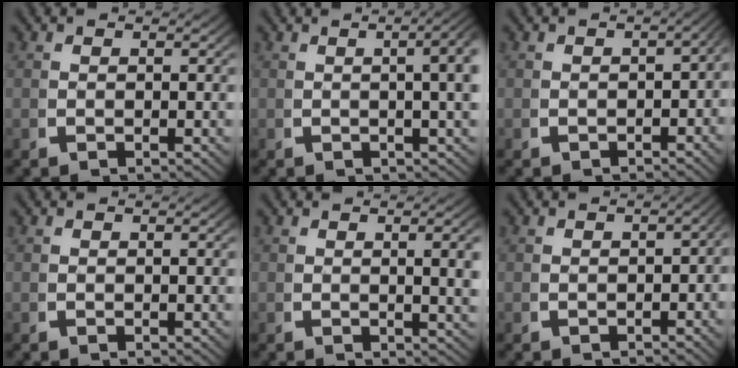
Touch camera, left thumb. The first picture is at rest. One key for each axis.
{"total": 7.8, "fx": 2.5, "fy": 3.7, "fz": 6.4, "tx": -0.048, "ty": 0.038, "tz": 0.013}
{"total": 2.5, "fx": -1.0, "fy": 1.4, "fz": 1.8, "tx": -0.017, "ty": 0.005, "tz": -0.015}
{"total": 0.0}
{"total": 3.2, "fx": 0.5, "fy": 0.9, "fz": 3.0, "tx": -0.032, "ty": -0.003, "tz": 0.008}
{"total": 1.7, "fx": -1.0, "fy": 0.9, "fz": 1.0, "tx": -0.010, "ty": 0.001, "tz": -0.015}